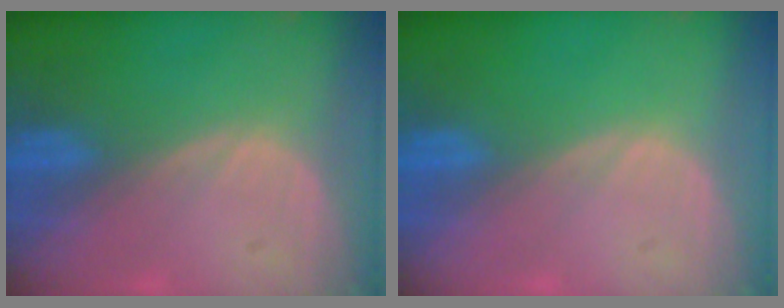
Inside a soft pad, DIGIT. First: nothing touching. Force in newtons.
{"total": 0.0}